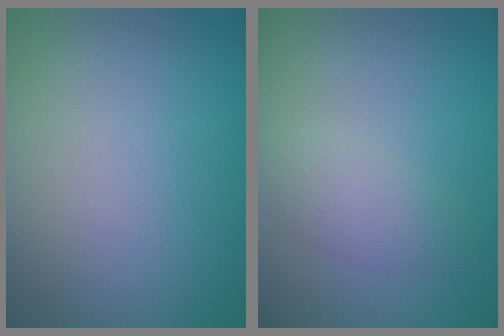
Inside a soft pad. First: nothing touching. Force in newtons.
{"total": 2.3, "press": 2.3, "slide": 0.1}